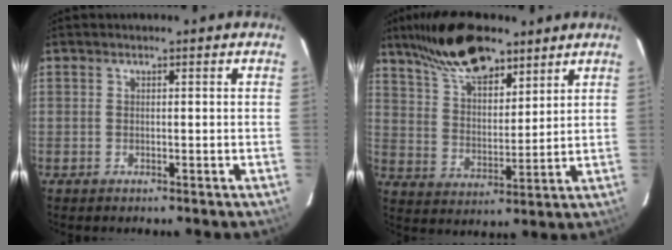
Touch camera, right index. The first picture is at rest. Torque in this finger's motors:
{"motor_torque": [1.08, 0.97, 0.26, 0.14]}